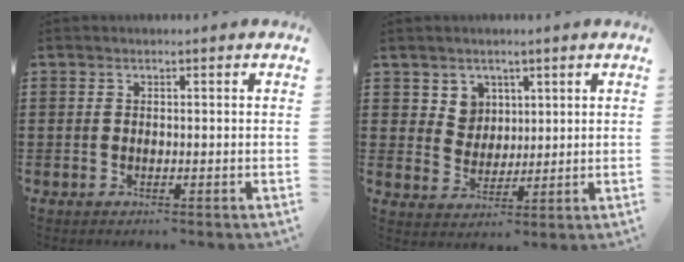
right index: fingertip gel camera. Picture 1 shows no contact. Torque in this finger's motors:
{"motor_torque": [0.02, 0.02, 0.06, 0.02]}